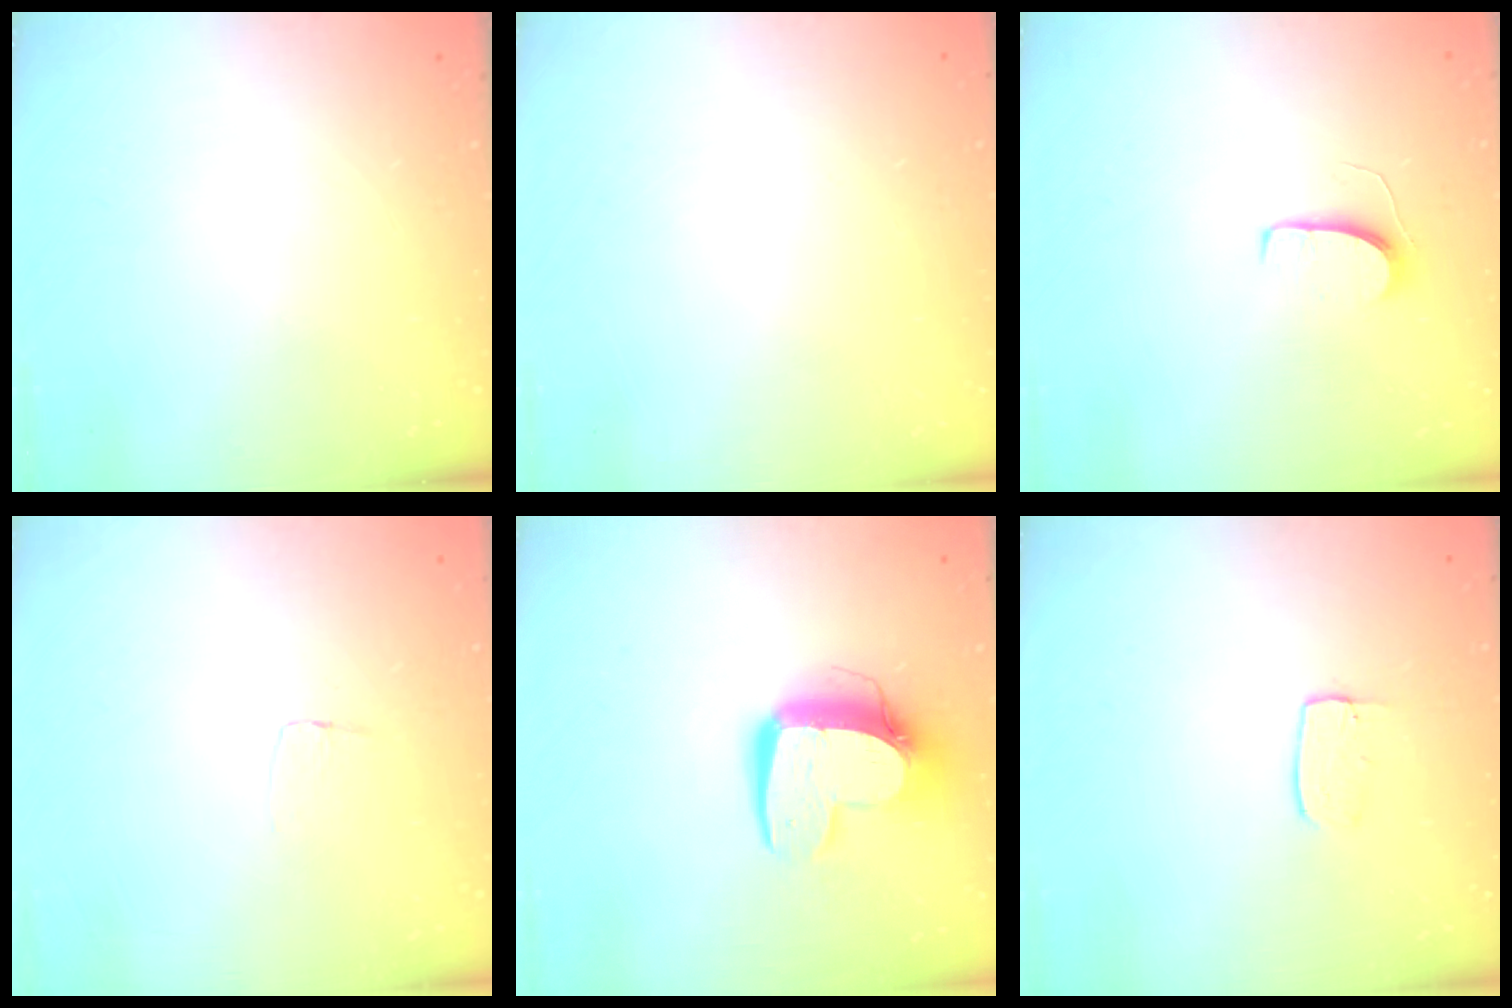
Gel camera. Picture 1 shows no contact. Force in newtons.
{"total": 0.0}
{"total": 5.8, "press": 5.7, "slide": 0.4}
{"total": 3.3, "press": 3.3, "slide": 0.2}
{"total": 13.0, "press": 12.9, "slide": 1.2}
{"total": 6.0, "press": 6.0, "slide": 0.3}